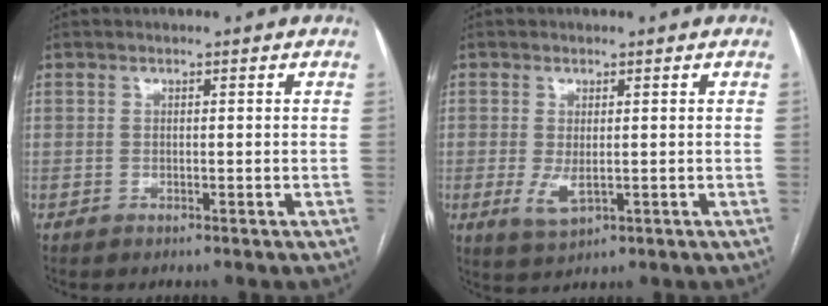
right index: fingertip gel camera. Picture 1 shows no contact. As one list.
[{"total": 3.3, "force": [-0.4, 1.5, 2.9], "torque": [-0.056, -0.011, 0.003]}]